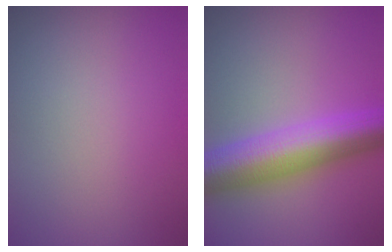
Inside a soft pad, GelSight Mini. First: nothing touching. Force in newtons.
{"total": 8.7, "press": 8.7, "slide": 0.3}